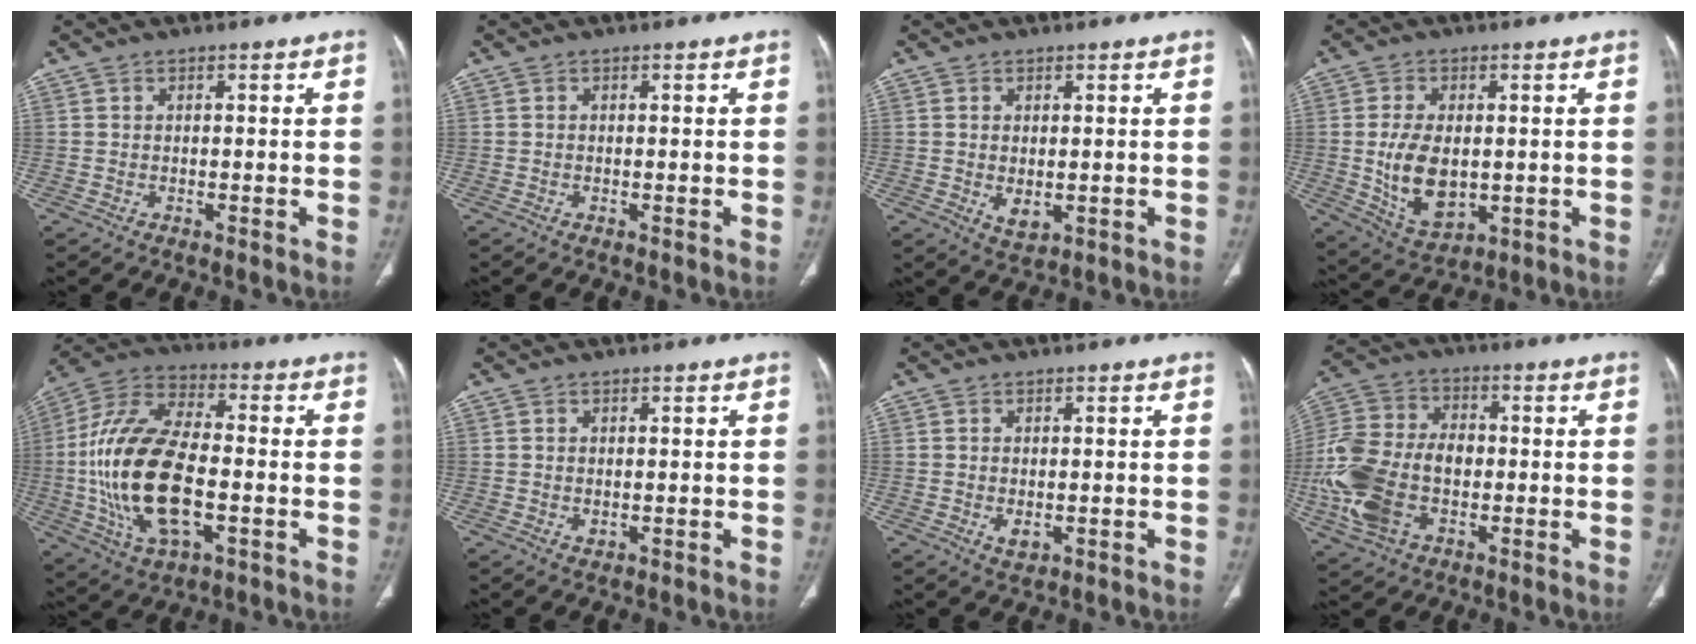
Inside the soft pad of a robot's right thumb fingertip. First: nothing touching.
{"total": 0.0}
{"total": 3.4, "force": [-0.3, 2.1, 2.8], "torque": [-0.044, -0.009, 0.005]}
{"total": 11.3, "force": [-0.3, 6.7, 9.0], "torque": [-0.156, -0.012, 0.012]}
{"total": 22.4, "force": [-3.0, 11.0, 19.3], "torque": [-0.399, 0.015, -0.050]}
{"total": 1.0, "force": [0.0, 0.7, 0.7], "torque": [-0.014, -0.004, 0.005]}
{"total": 2.5, "force": [-0.4, 1.5, 1.9], "torque": [-0.034, -0.006, -0.001]}
{"total": 18.7, "force": [-3.0, 12.3, 13.8], "torque": [-0.302, 0.015, -0.052]}